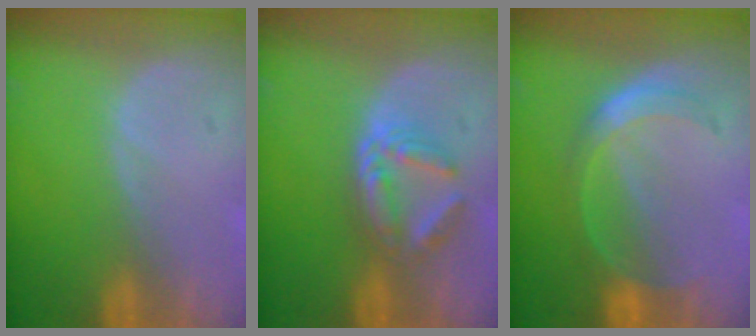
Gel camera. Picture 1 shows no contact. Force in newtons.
{"total": 6.1, "press": 5.2, "slide": 3.0}
{"total": 5.9, "press": 5.1, "slide": 2.9}